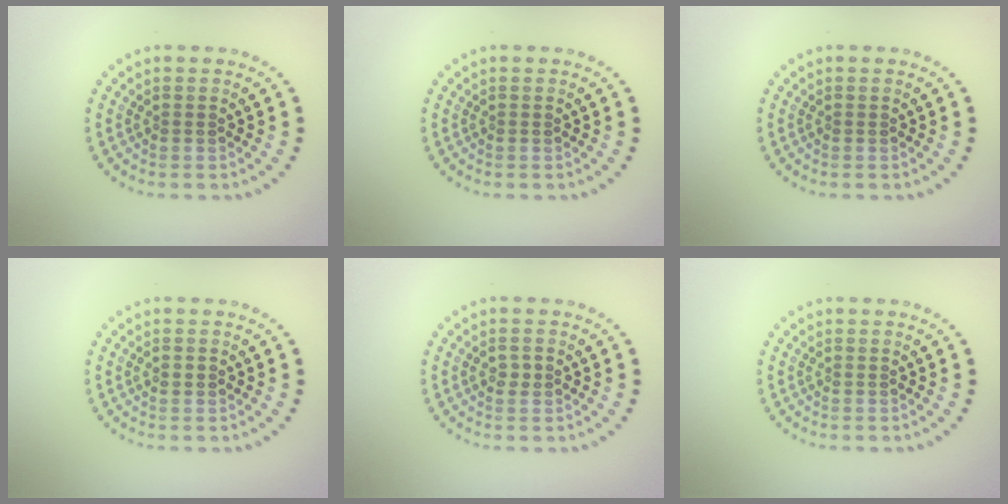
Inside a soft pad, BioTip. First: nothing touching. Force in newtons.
{"total": 0.0}
{"total": 0.0}
{"total": 1.0, "press": 1.0, "slide": 0.0}
{"total": 1.1, "press": 1.0, "slide": 0.2}
{"total": 0.0}